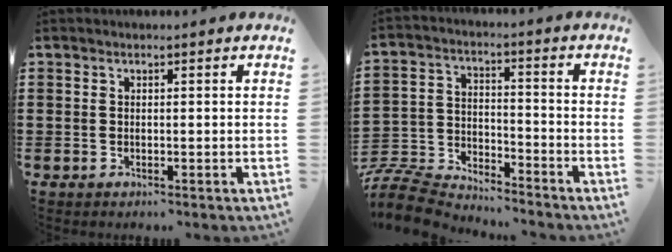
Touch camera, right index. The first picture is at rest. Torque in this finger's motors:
{"motor_torque": [-2.14, 0.00, -0.53, -0.19]}